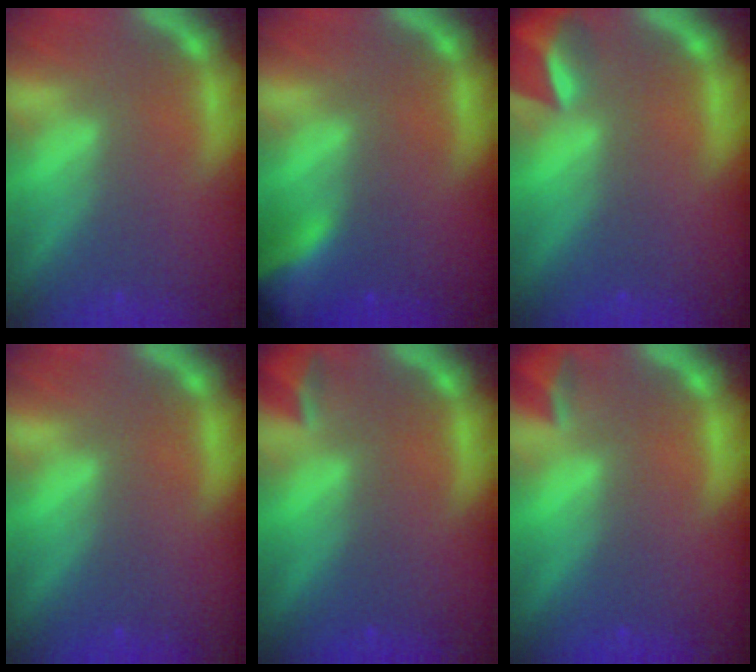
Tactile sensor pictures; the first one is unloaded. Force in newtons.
{"total": 6.5}
{"total": 4.4}
{"total": 0.0}
{"total": 1.9}
{"total": 1.9}